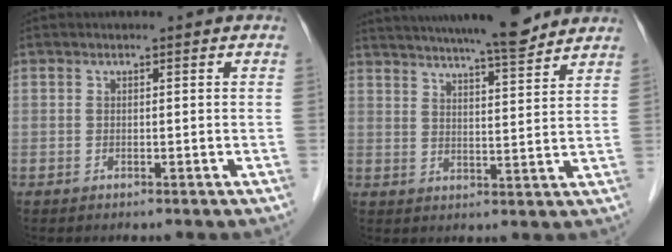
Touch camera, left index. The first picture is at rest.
{"total": 14.7, "force": [12.9, 0.9, 6.9], "torque": [-0.112, 0.006, 0.181]}